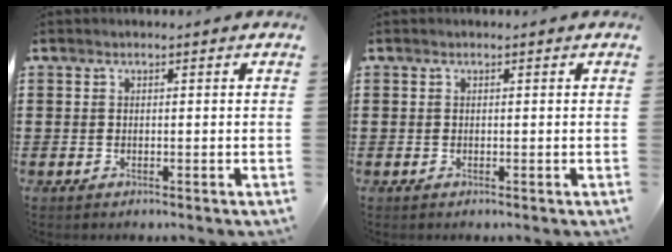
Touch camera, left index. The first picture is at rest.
{"total": 0.0}